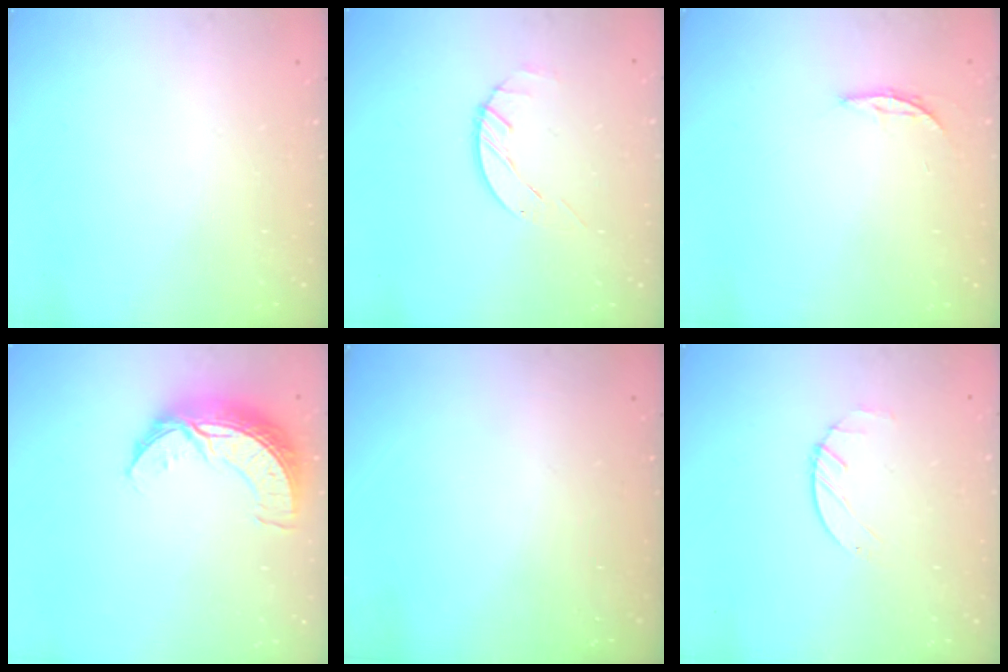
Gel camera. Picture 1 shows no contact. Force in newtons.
{"total": 2.6, "press": 2.6, "slide": 0.3}
{"total": 3.6, "press": 3.6, "slide": 0.3}
{"total": 10.3, "press": 10.2, "slide": 0.7}
{"total": 0.0}
{"total": 1.2, "press": 1.2, "slide": 0.2}